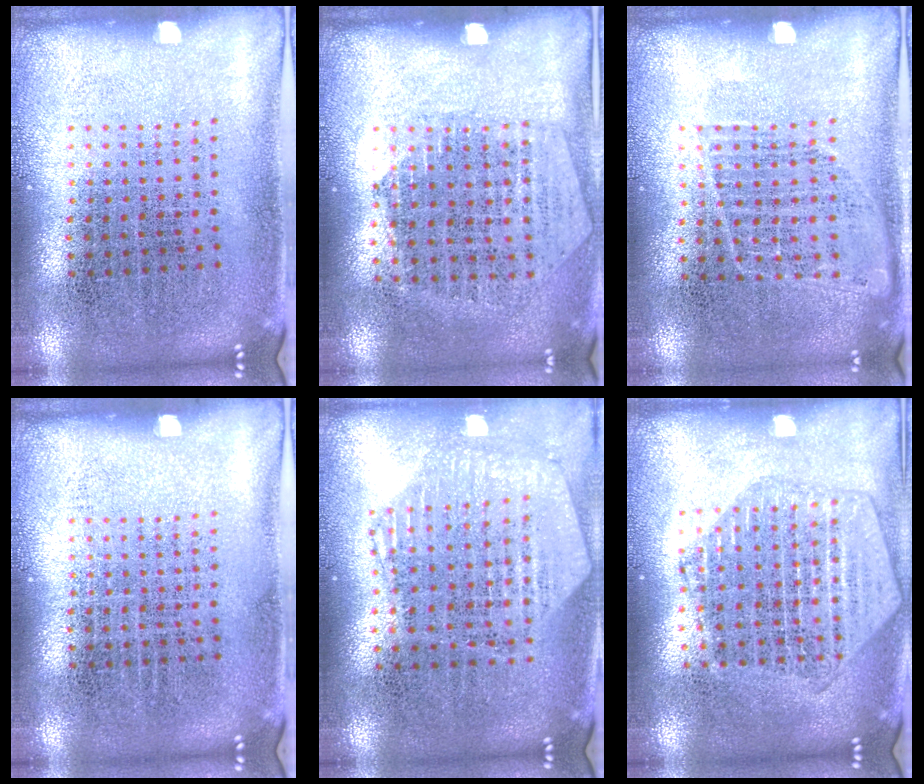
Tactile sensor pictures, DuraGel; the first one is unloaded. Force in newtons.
{"total": 1.2, "press": 1.1, "slide": 0.4}
{"total": 0.9, "press": 0.9, "slide": 0.3}
{"total": 0.0}
{"total": 1.1, "press": 1.1, "slide": 0.2}
{"total": 2.0, "press": 1.8, "slide": 0.8}